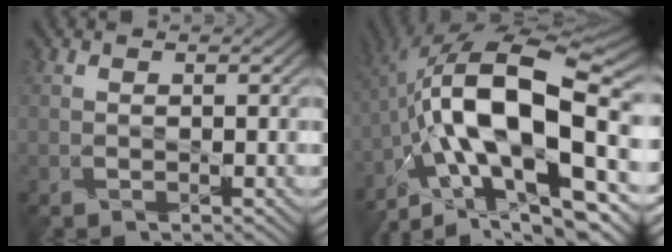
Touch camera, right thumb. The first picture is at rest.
{"total": 18.9, "force": [-4.8, 8.5, 16.3], "torque": [-0.273, 0.016, -0.095]}